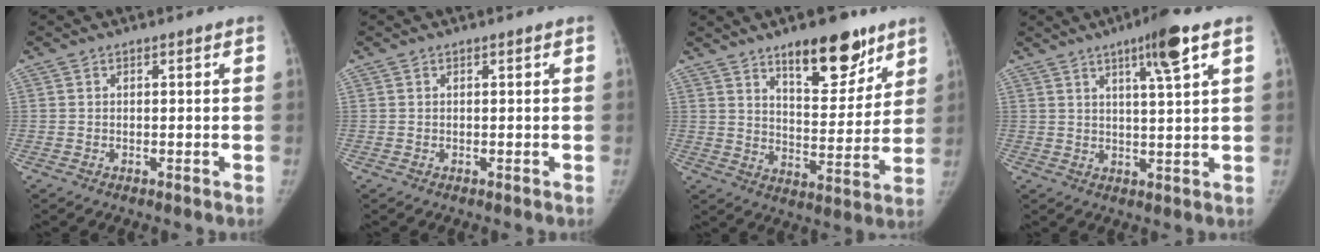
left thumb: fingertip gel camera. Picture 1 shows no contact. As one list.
[{"total": 0.0}, {"total": 15.0, "force": [10.0, 6.1, 9.4], "torque": [-0.086, -0.065, 0.156]}, {"total": 8.2, "force": [4.3, 0.6, 6.9], "torque": [-0.109, -0.019, 0.069]}]